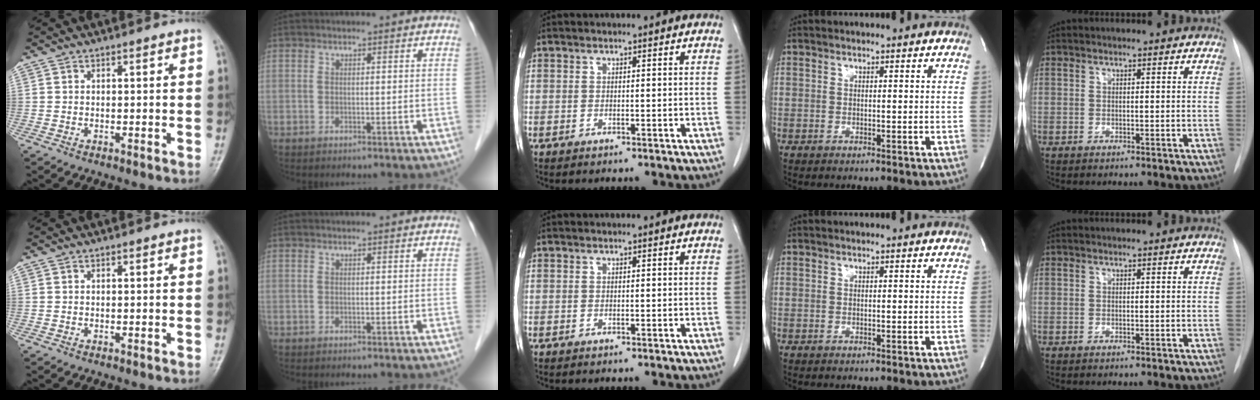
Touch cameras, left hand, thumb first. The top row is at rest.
{}